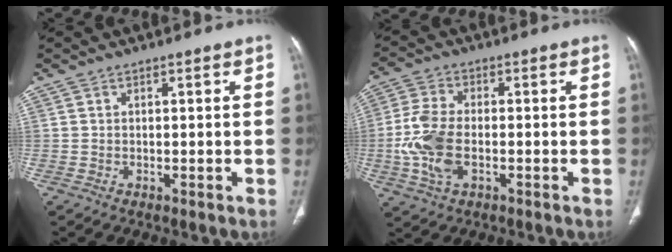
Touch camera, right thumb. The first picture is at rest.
{"total": 10.0, "force": [-2.0, 5.4, 8.1], "torque": [-0.182, 0.007, -0.042]}